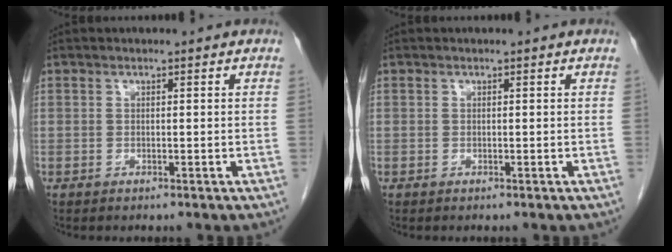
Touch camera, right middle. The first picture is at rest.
{"total": 0.0}